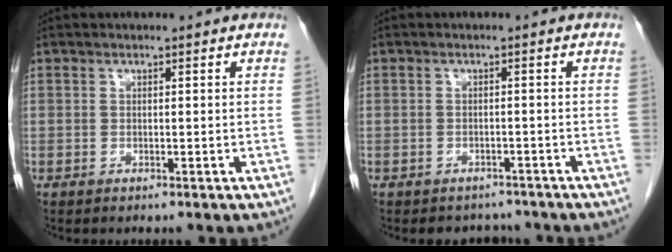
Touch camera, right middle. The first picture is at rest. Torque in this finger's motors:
{"motor_torque": [0.01, 0.00, 0.00, 0.01]}